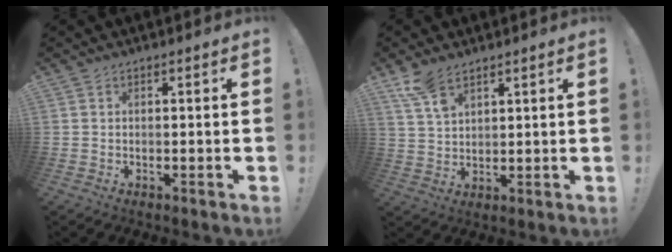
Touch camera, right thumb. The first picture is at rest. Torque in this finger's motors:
{"motor_torque": [0.03, 0.06, 0.01, 0.01, 0.00]}